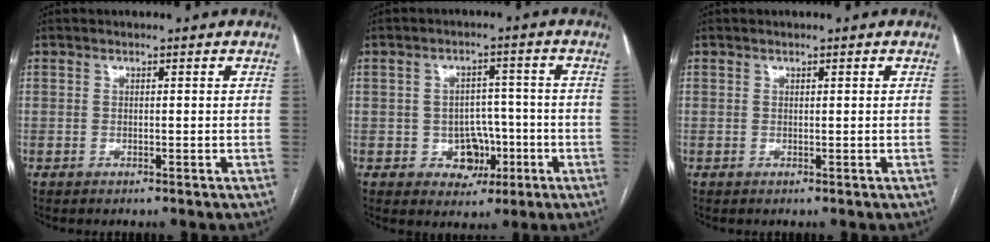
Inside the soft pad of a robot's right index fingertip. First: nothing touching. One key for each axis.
{"total": 6.1, "fx": -1.9, "fy": 5.0, "fz": 3.0, "tx": -0.038, "ty": 0.018, "tz": -0.019}
{"total": 0.0}